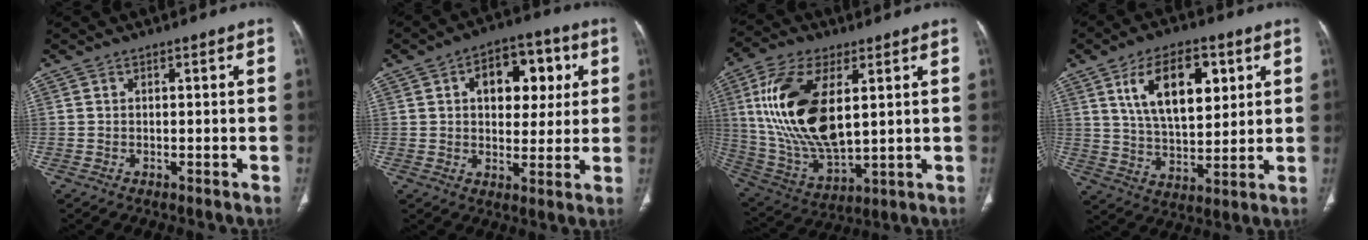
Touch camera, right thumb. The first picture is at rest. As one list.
[{"total": 12.9, "force": [3.6, 8.2, 9.3], "torque": [-0.080, 0.008, 0.050]}, {"total": 20.9, "force": [4.7, 10.2, 17.7], "torque": [-0.349, -0.019, 0.094]}, {"total": 15.4, "force": [5.8, 8.0, 11.8], "torque": [-0.166, -0.018, 0.108]}]